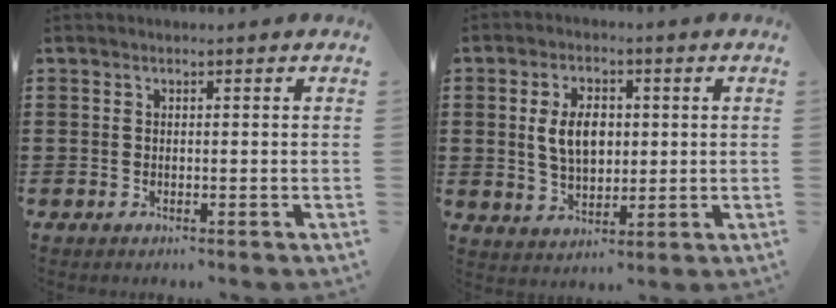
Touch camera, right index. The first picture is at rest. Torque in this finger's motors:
{"motor_torque": [0.85, -0.01, 0.68, 0.10]}